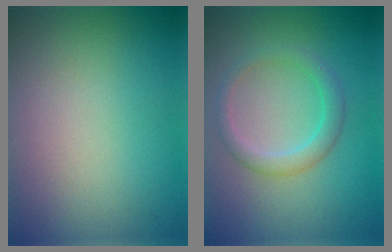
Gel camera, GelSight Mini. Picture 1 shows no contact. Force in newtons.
{"total": 2.3, "press": 2.3, "slide": 0.1}